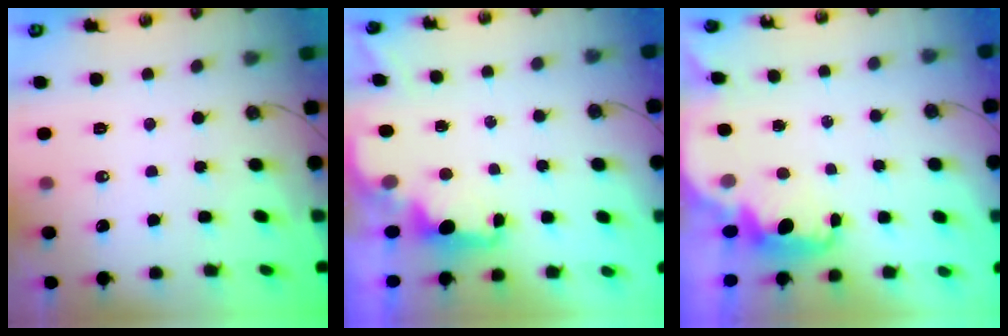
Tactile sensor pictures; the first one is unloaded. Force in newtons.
{"total": 1.6, "press": 1.4, "slide": 0.8}
{"total": 2.3, "press": 2.2, "slide": 0.6}